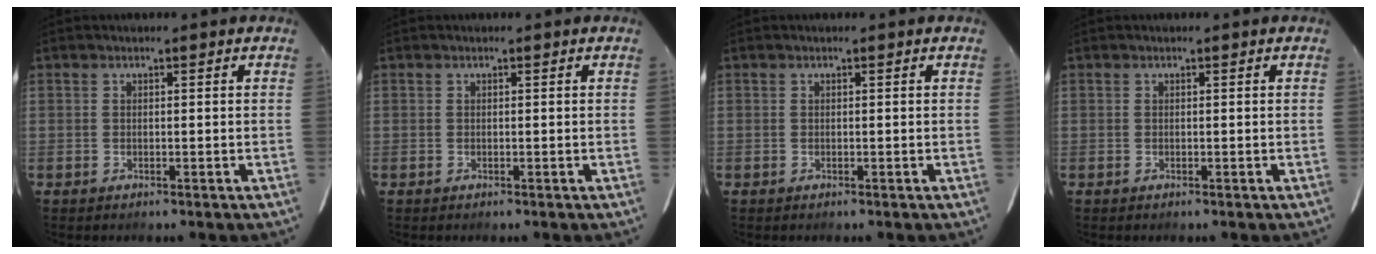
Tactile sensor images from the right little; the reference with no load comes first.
{"total": 0.0}
{"total": 0.0}
{"total": 0.0}